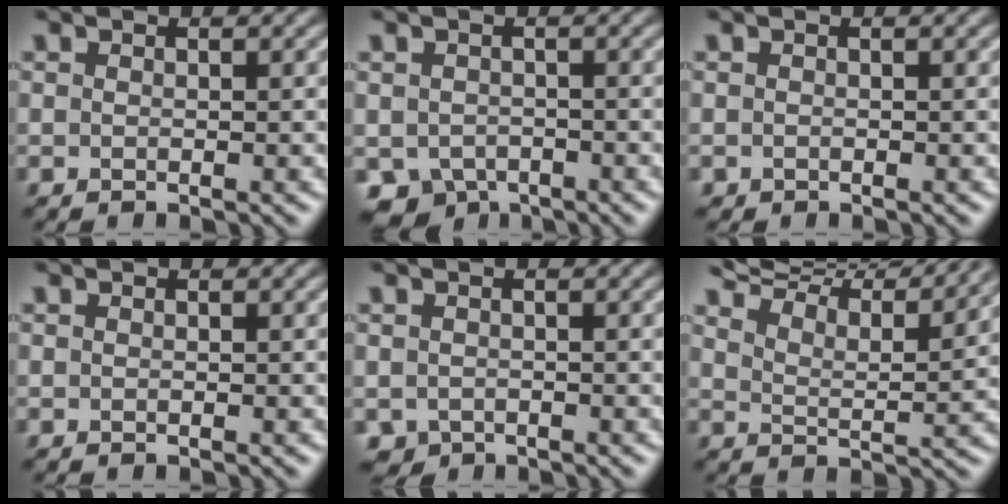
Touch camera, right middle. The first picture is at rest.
{"total": 3.9, "force": [-2.3, 2.7, 1.6], "torque": [-0.029, -0.015, -0.040]}
{"total": 0.0}
{"total": 0.0}
{"total": 1.2, "force": [-0.6, 1.0, 0.3], "torque": [-0.002, -0.009, -0.012]}
{"total": 12.8, "force": [11.3, 2.8, 5.3], "torque": [-0.092, 0.014, 0.141]}